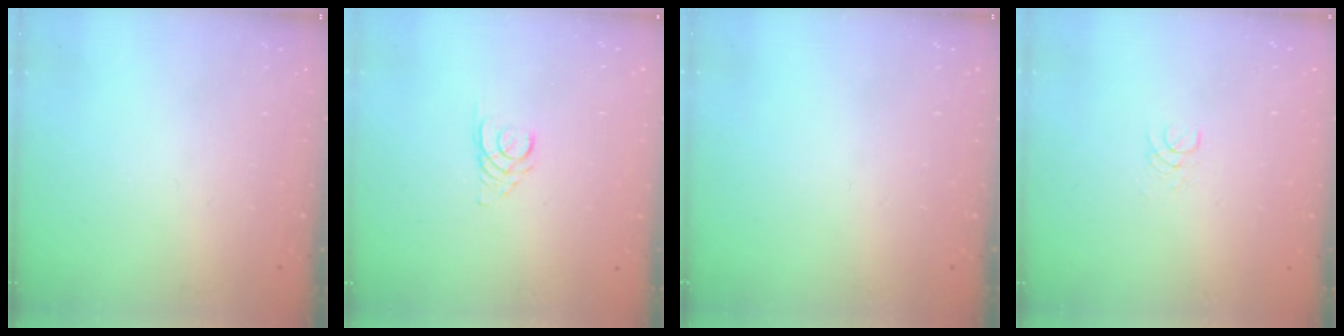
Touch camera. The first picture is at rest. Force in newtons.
{"total": 2.6, "press": 2.6, "slide": 0.2}
{"total": 0.0}
{"total": 1.3, "press": 1.3, "slide": 0.1}